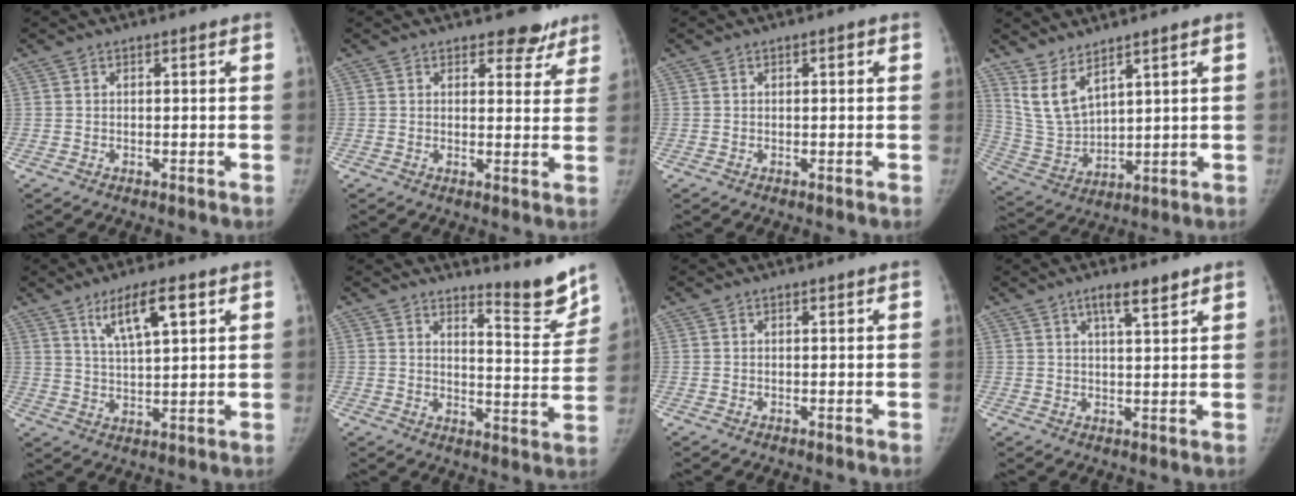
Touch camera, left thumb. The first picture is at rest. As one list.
[{"total": 5.2, "force": [4.1, 2.9, 1.5], "torque": [0.017, -0.026, 0.046]}, {"total": 0.6, "force": [0.1, 0.3, 0.5], "torque": [0.000, 0.004, 0.000]}, {"total": 8.4, "force": [5.9, 2.9, 5.2], "torque": [-0.099, -0.041, 0.144]}, {"total": 8.7, "force": [4.5, 2.3, 7.1], "torque": [-0.117, -0.018, 0.083]}, {"total": 8.8, "force": [8.1, 1.0, 3.4], "torque": [-0.027, -0.084, 0.115]}, {"total": 0.0}, {"total": 4.7, "force": [3.2, 1.0, 3.3], "torque": [-0.046, -0.017, 0.052]}]